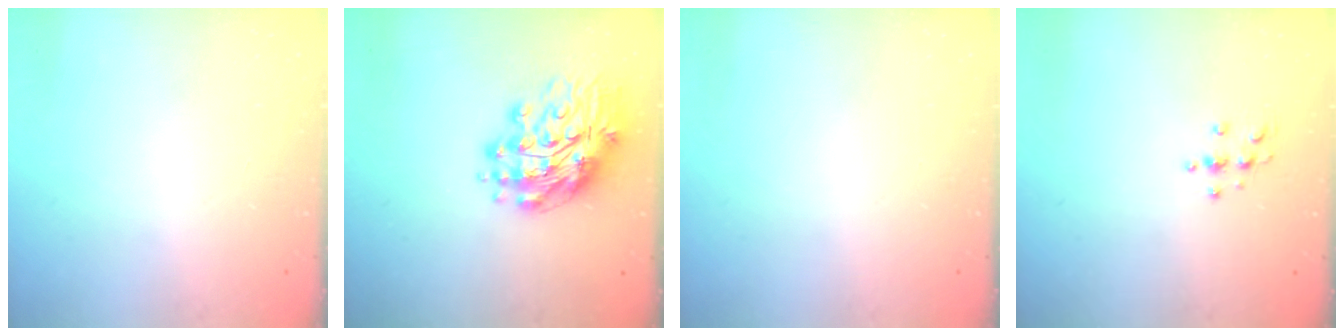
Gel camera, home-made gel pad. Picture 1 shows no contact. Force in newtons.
{"total": 14.3, "press": 14.2, "slide": 1.9}
{"total": 0.0}
{"total": 3.2, "press": 3.2, "slide": 0.5}